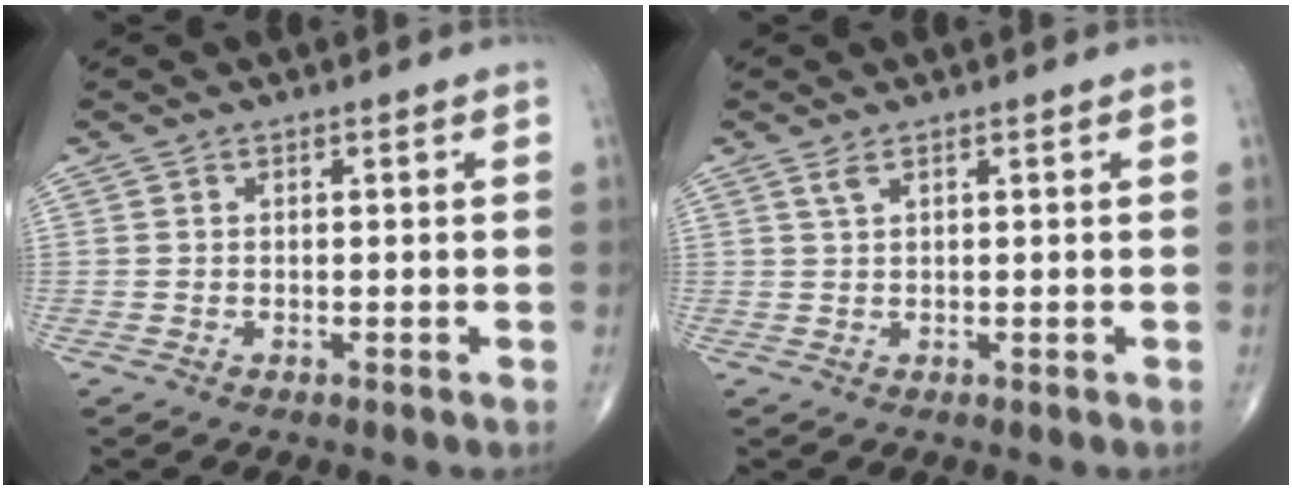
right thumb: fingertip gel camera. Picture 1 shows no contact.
{"total": 1.3, "force": [0.8, 0.3, 1.0], "torque": [-0.023, 0.002, 0.020]}